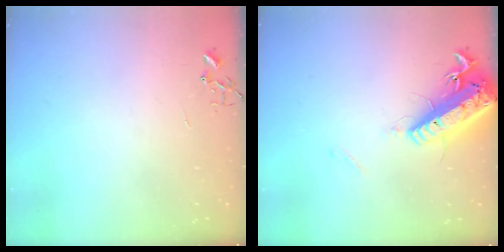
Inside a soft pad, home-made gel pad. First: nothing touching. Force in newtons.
{"total": 18.1, "press": 17.7, "slide": 3.9}